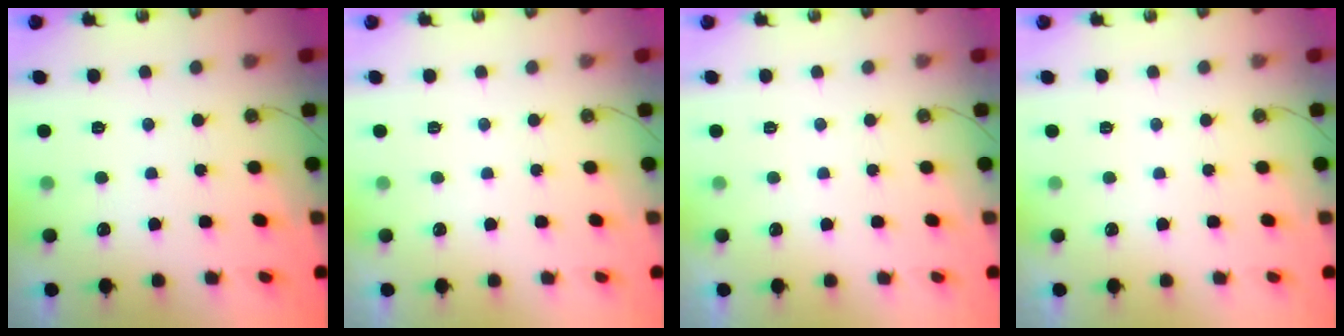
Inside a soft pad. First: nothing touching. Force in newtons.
{"total": 0.0}
{"total": 0.0}
{"total": 0.0}